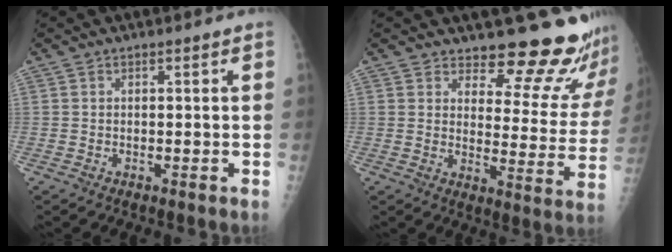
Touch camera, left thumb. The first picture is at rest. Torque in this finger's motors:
{"motor_torque": [0.21, 0.10, -0.14, -0.43, -0.04]}